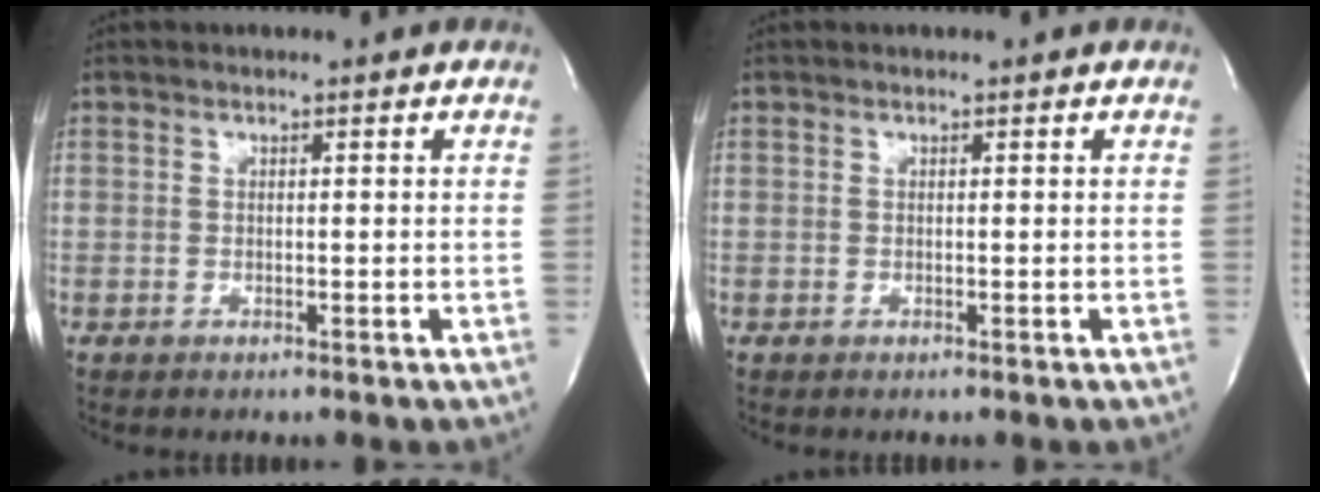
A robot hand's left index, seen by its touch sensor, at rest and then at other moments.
{"total": 0.0}